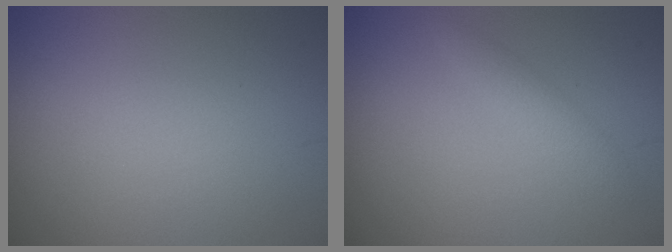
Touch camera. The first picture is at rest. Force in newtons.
{"total": 1.5, "press": 1.5, "slide": 0.1}